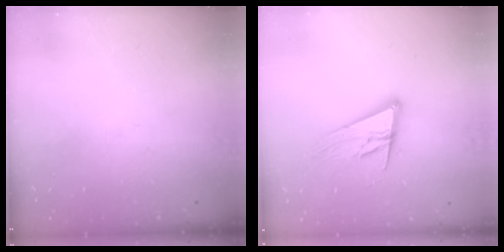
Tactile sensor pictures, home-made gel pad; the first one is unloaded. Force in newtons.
{"total": 14.7, "press": 14.1, "slide": 4.0}